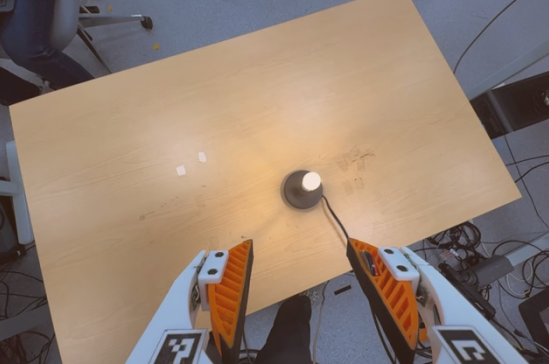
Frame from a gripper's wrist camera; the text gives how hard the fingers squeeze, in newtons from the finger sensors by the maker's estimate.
{"total": 0.0}